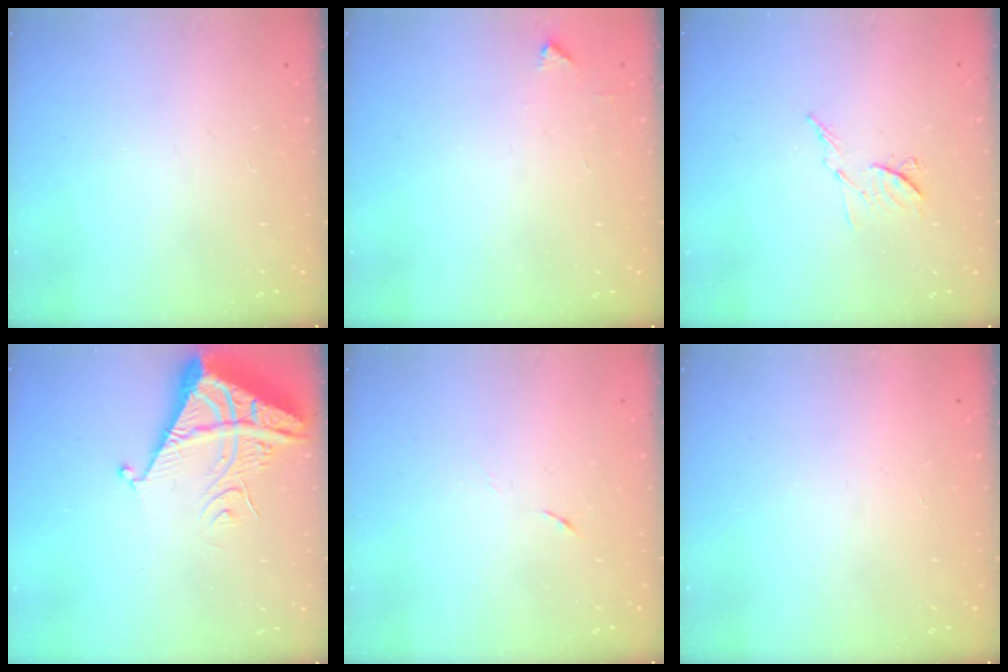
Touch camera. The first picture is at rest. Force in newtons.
{"total": 2.1, "press": 2.1, "slide": 0.3}
{"total": 6.8, "press": 6.7, "slide": 0.8}
{"total": 7.0, "press": 6.9, "slide": 0.7}
{"total": 3.9, "press": 3.5, "slide": 1.6}
{"total": 1.6, "press": 1.6, "slide": 0.1}